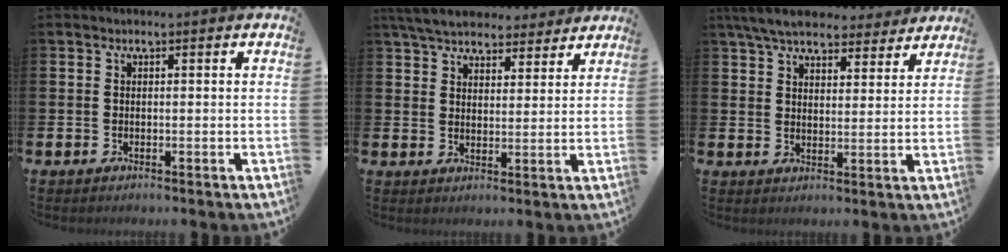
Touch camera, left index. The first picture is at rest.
{"total": 6.2, "force": [5.8, 1.7, 1.3], "torque": [-0.040, -0.026, 0.104]}
{"total": 6.9, "force": [6.4, 1.8, 1.9], "torque": [-0.054, -0.028, 0.116]}